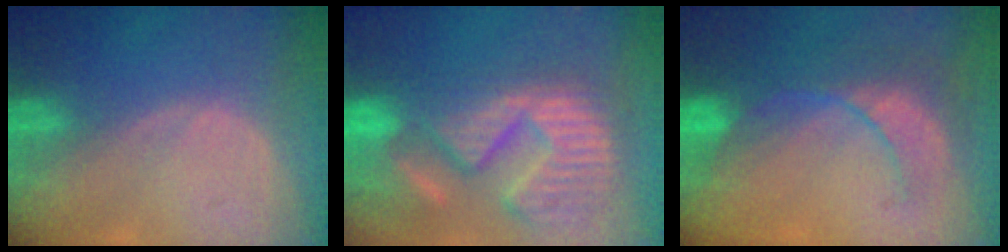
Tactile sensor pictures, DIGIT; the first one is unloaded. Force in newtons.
{"total": 15.4, "press": 12.7, "slide": 8.7}
{"total": 8.5, "press": 7.9, "slide": 3.3}